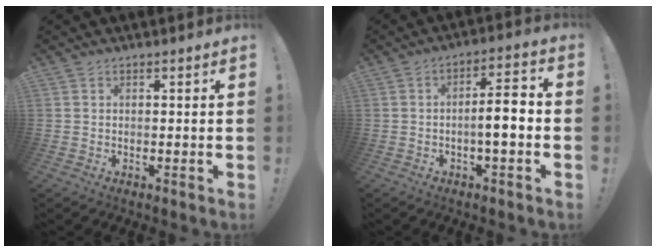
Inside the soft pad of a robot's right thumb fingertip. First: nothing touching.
{"total": 8.2, "force": [-1.7, 1.7, 7.8], "torque": [-0.123, 0.009, -0.033]}